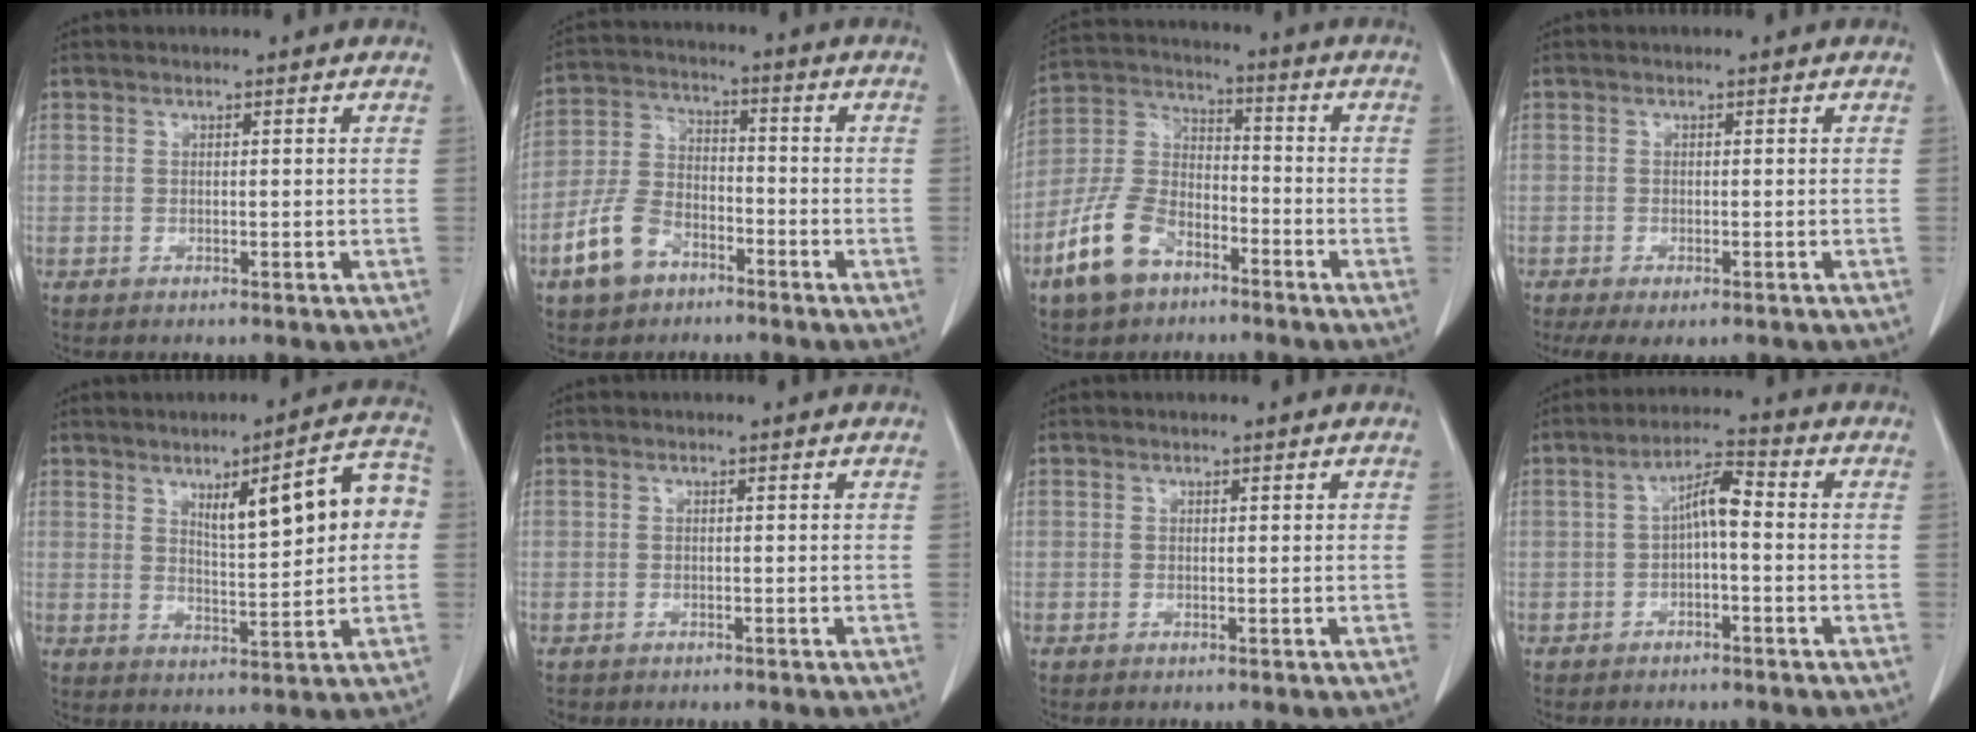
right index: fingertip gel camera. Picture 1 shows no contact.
{"total": 9.2, "force": [-5.3, 5.7, 4.9], "torque": [-0.121, 0.011, -0.098]}
{"total": 11.8, "force": [-7.0, 6.7, 6.8], "torque": [-0.164, 0.007, -0.136]}
{"total": 4.9, "force": [-3.3, 1.9, 3.0], "torque": [-0.045, -0.013, -0.049]}
{"total": 11.7, "force": [2.7, 2.5, 11.1], "torque": [-0.151, 0.024, 0.041]}
{"total": 0.6, "force": [-0.3, 0.6, -0.1], "torque": [-0.002, 0.006, -0.005]}
{"total": 0.0}
{"total": 5.0, "force": [-0.2, 1.3, 4.8], "torque": [-0.085, 0.021, -0.006]}